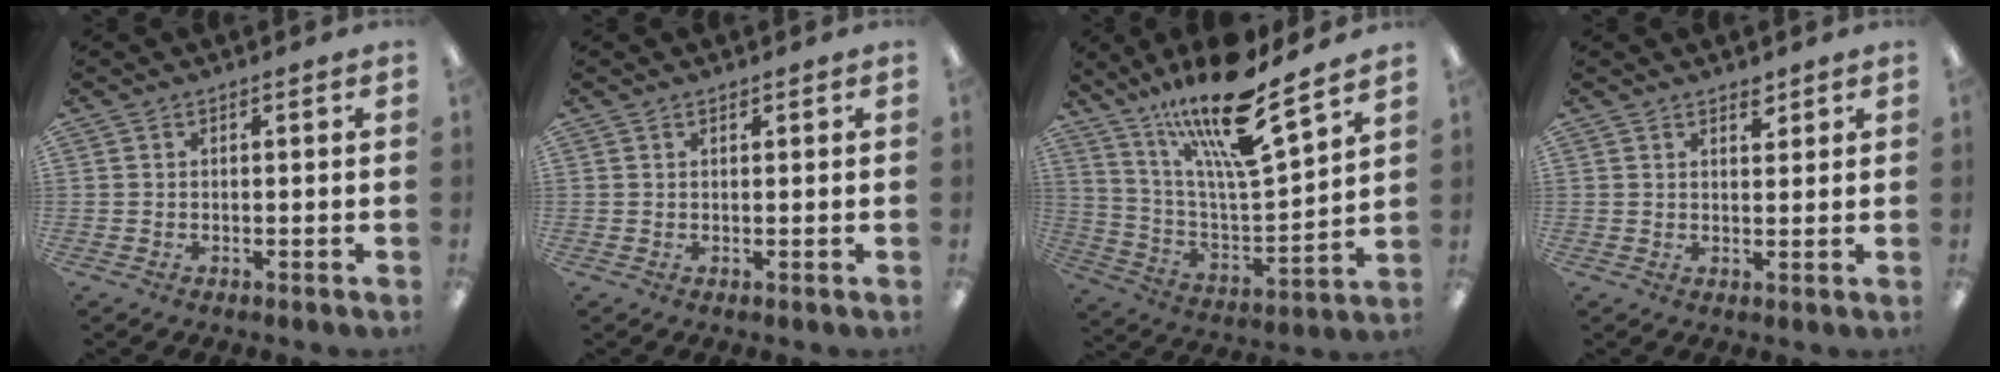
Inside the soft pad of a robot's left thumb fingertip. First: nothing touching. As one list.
[{"total": 0.6, "force": [0.5, 0.2, 0.2], "torque": [-0.005, 0.001, 0.010]}, {"total": 20.2, "force": [15.0, 4.3, 12.9], "torque": [-0.232, -0.097, 0.250]}, {"total": 2.9, "force": [2.3, 1.3, 1.1], "torque": [-0.001, -0.014, 0.037]}]